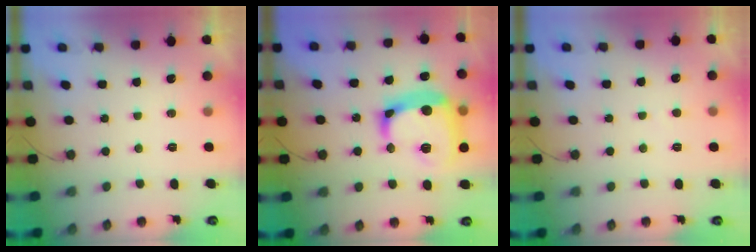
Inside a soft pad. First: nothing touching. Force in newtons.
{"total": 21.6, "press": 21.5, "slide": 2.0}
{"total": 1.7, "press": 1.7, "slide": 0.1}